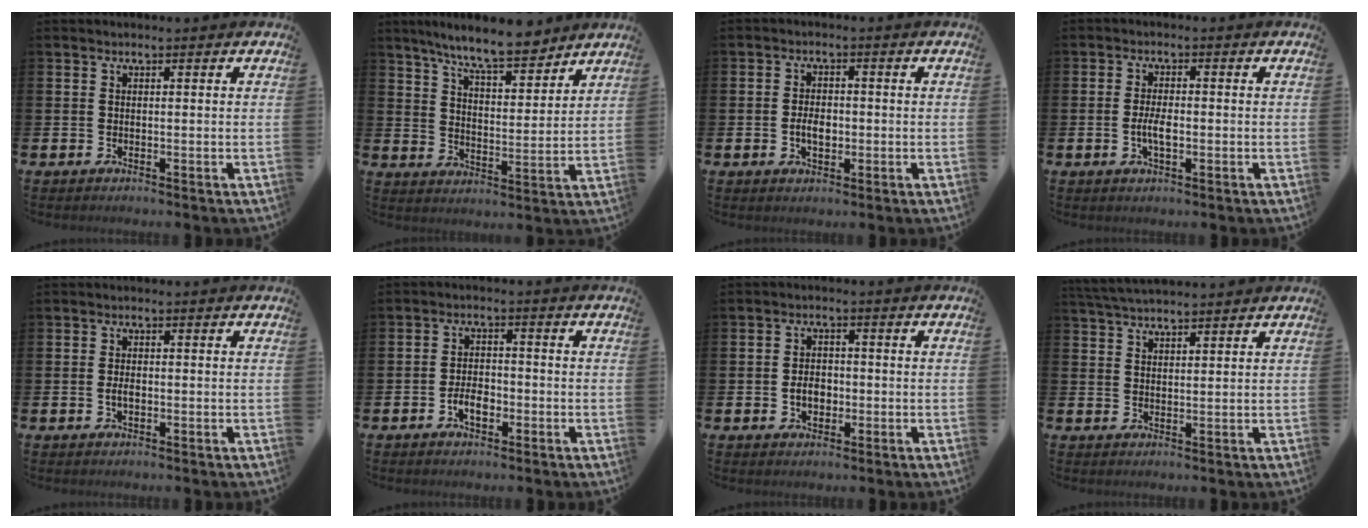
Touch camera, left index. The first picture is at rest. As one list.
[{"total": 9.0, "force": [8.3, 1.1, 3.5], "torque": [-0.088, -0.040, 0.149]}, {"total": 3.2, "force": [-0.5, 2.0, 2.5], "torque": [-0.028, -0.004, -0.014]}, {"total": 3.1, "force": [-0.6, 1.2, 2.8], "torque": [-0.049, 0.001, -0.011]}, {"total": 1.6, "force": [-0.2, 0.9, 1.3], "torque": [-0.021, 0.002, -0.006]}, {"total": 3.4, "force": [-1.3, 1.9, 2.5], "torque": [-0.042, 0.004, -0.026]}, {"total": 3.2, "force": [-0.8, 2.3, 2.1], "torque": [-0.022, -0.004, -0.021]}, {"total": 3.9, "force": [3.8, 0.4, 1.0], "torque": [-0.027, -0.012, 0.071]}]